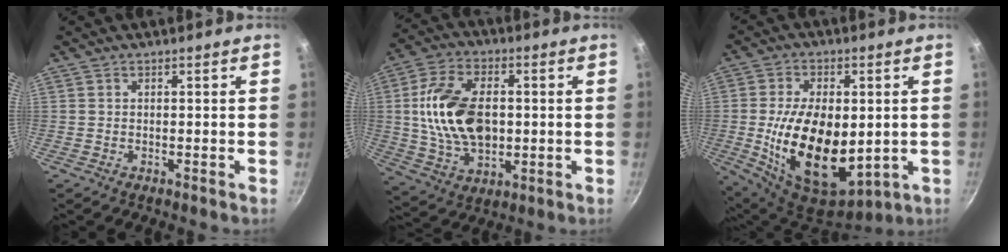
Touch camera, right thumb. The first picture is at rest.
{"total": 17.2, "force": [0.9, 10.9, 13.3], "torque": [-0.230, 0.008, 0.019]}
{"total": 20.7, "force": [-1.2, 12.1, 16.8], "torque": [-0.284, -0.018, -0.001]}